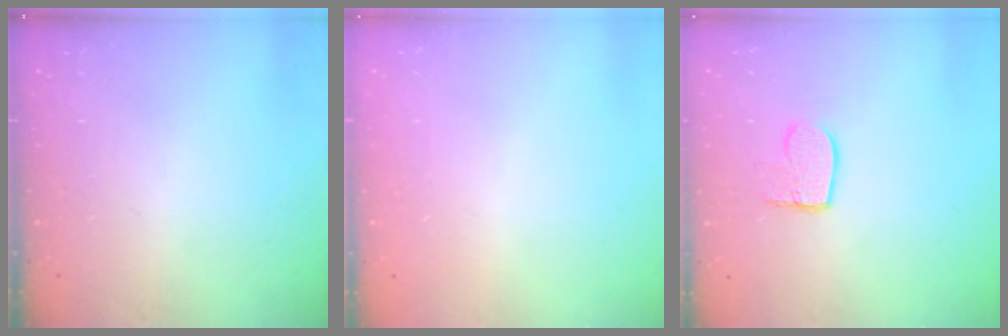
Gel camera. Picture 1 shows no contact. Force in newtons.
{"total": 0.0}
{"total": 7.7, "press": 7.7, "slide": 0.5}